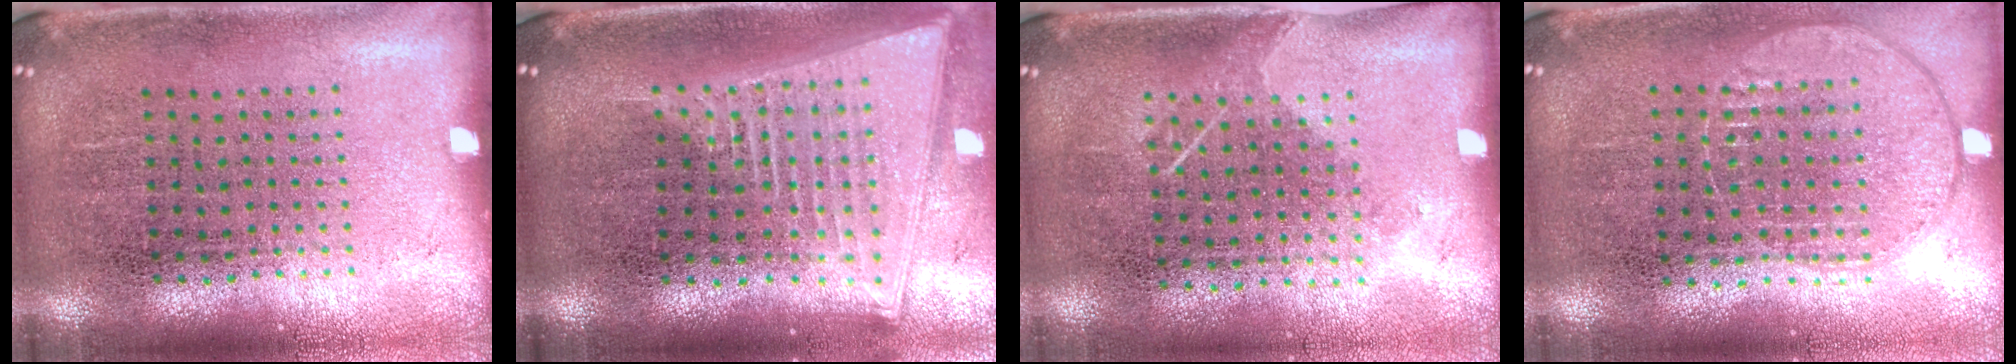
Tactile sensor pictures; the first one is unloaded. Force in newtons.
{"total": 2.1, "press": 1.7, "slide": 1.2}
{"total": 1.2, "press": 0.9, "slide": 0.8}
{"total": 0.9, "press": 0.9, "slide": 0.4}